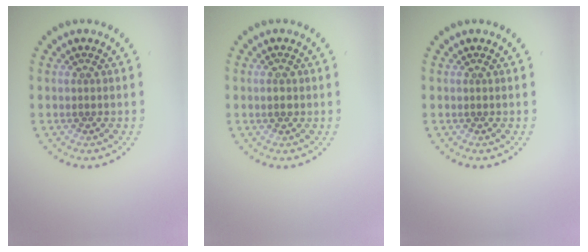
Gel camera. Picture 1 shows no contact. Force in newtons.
{"total": 1.3, "press": 1.3, "slide": 0.2}
{"total": 0.0}